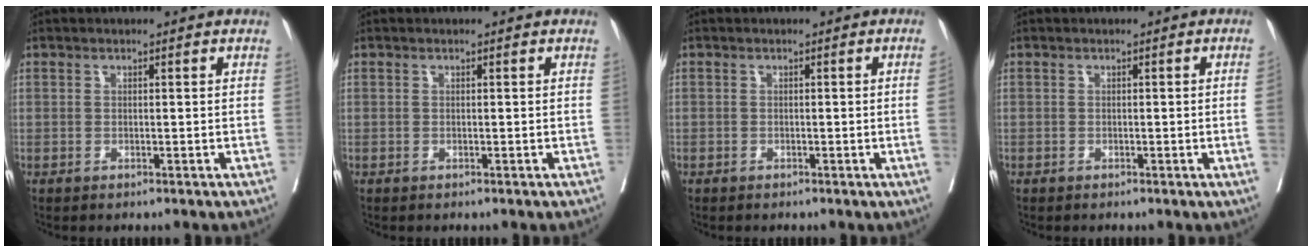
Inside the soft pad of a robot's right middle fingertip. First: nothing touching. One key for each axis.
{"total": 0.0}
{"total": 1.1, "fx": -0.2, "fy": -0.4, "fz": 1.0, "tx": -0.008, "ty": 0.000, "tz": -0.003}
{"total": 1.2, "fx": -0.2, "fy": -0.5, "fz": 1.1, "tx": -0.010, "ty": -0.001, "tz": -0.001}